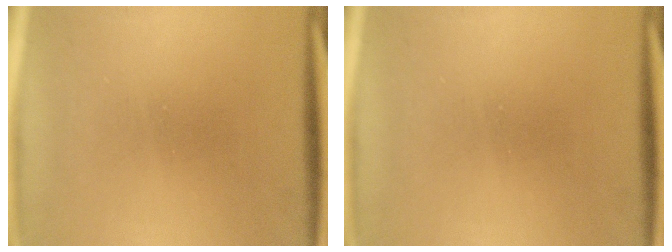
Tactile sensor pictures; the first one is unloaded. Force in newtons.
{"total": 0.0}